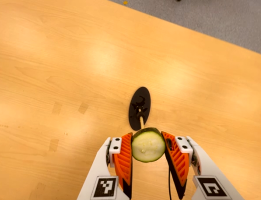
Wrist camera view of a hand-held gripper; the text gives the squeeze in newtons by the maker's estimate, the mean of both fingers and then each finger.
{"total": 10.7, "left": 9.6, "right": 11.8}